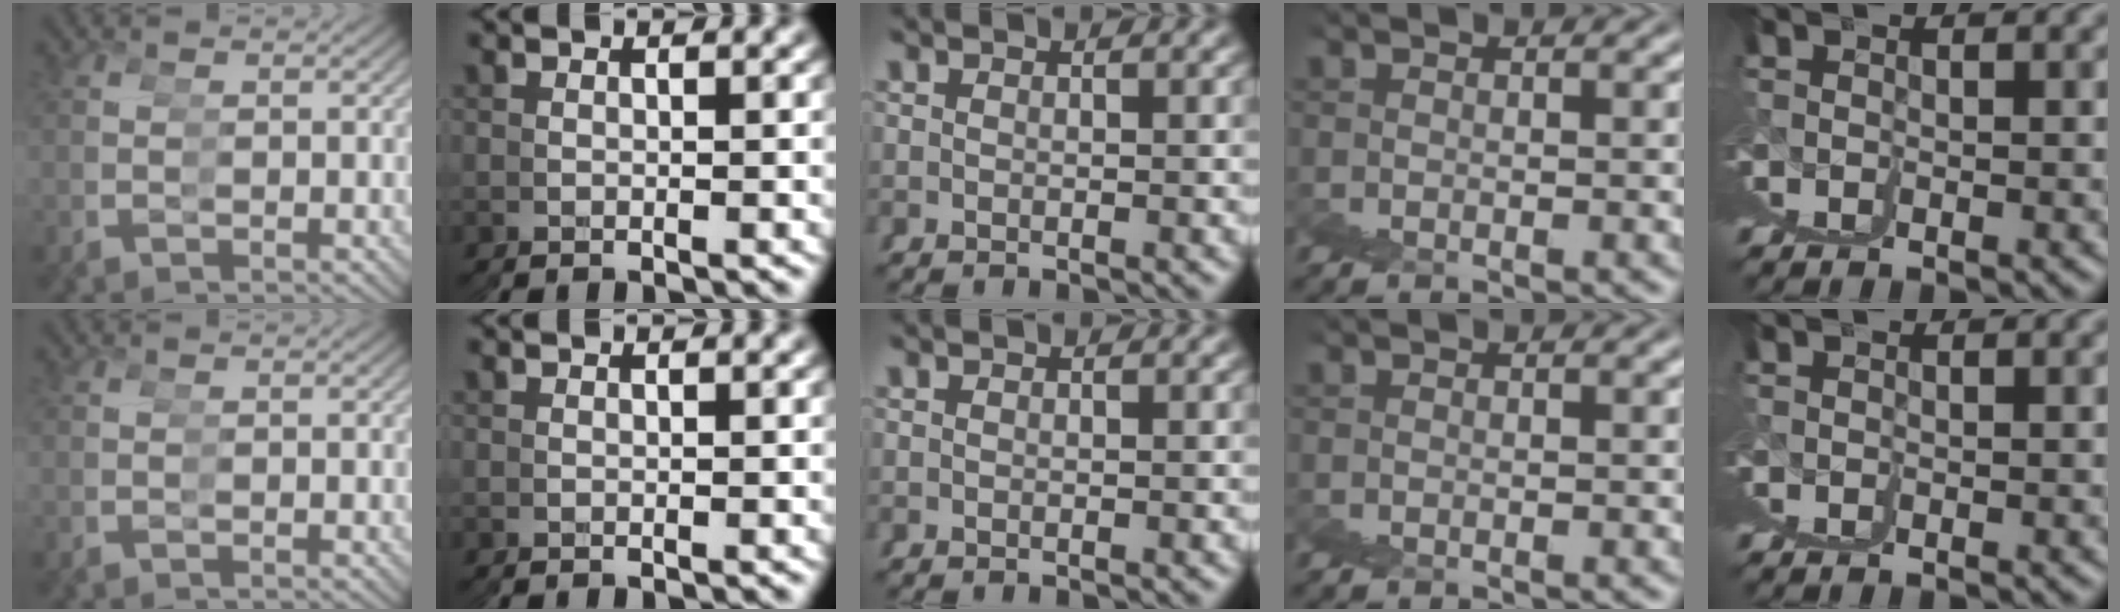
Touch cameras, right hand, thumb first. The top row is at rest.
{}